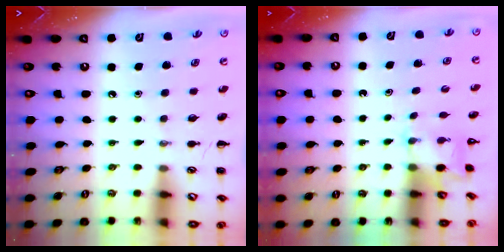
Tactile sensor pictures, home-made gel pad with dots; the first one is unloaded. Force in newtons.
{"total": 2.0, "press": 2.0, "slide": 0.5}